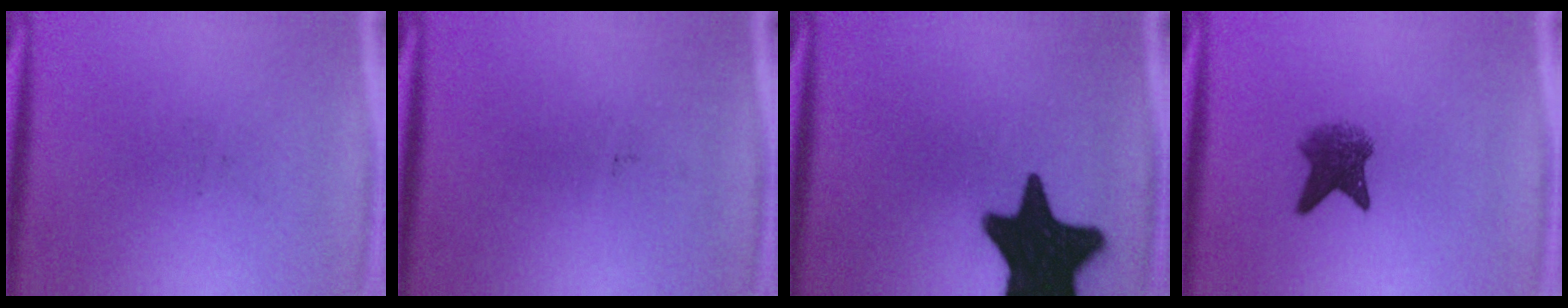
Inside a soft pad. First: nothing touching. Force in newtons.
{"total": 0.0}
{"total": 18.6}
{"total": 4.9}